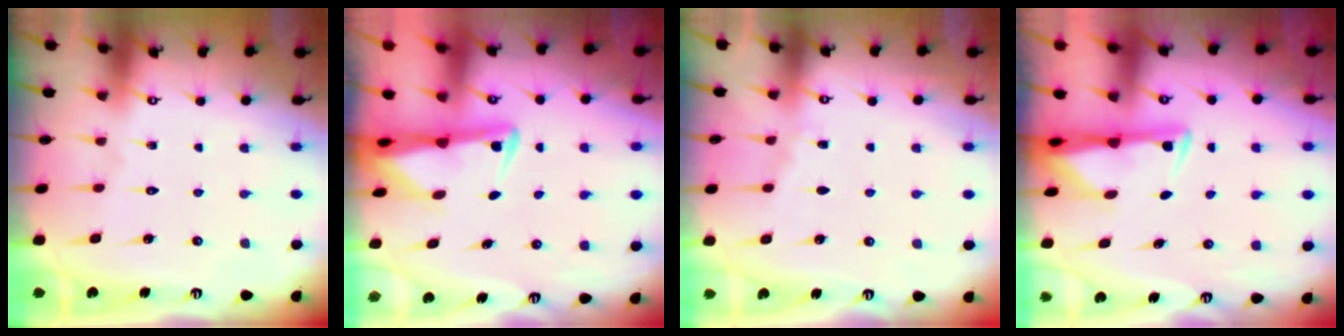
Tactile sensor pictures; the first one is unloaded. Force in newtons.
{"total": 2.8, "press": 2.7, "slide": 0.6}
{"total": 3.4, "press": 3.3, "slide": 0.5}
{"total": 2.9, "press": 2.8, "slide": 0.6}